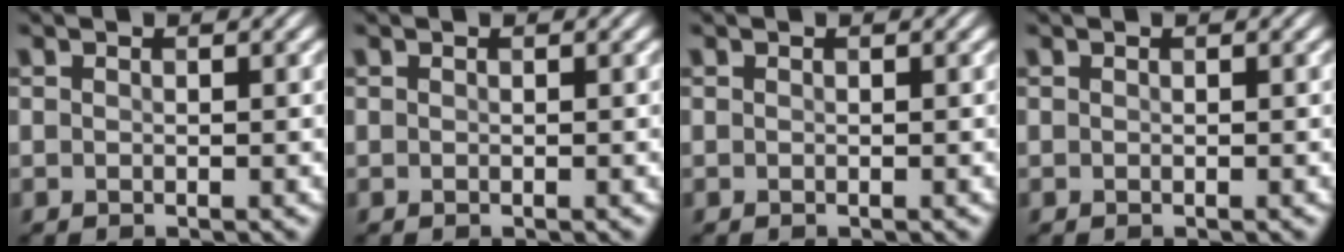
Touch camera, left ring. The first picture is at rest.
{"total": 0.0}
{"total": 0.0}
{"total": 0.0}